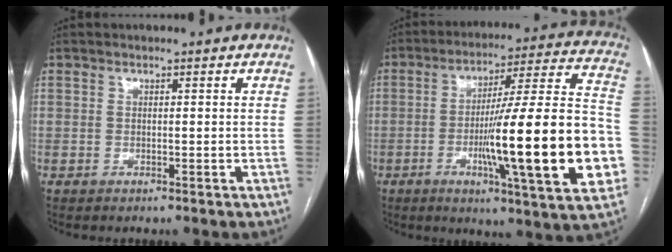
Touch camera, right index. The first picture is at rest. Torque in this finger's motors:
{"motor_torque": [1.99, -0.15, 1.05, 0.21]}